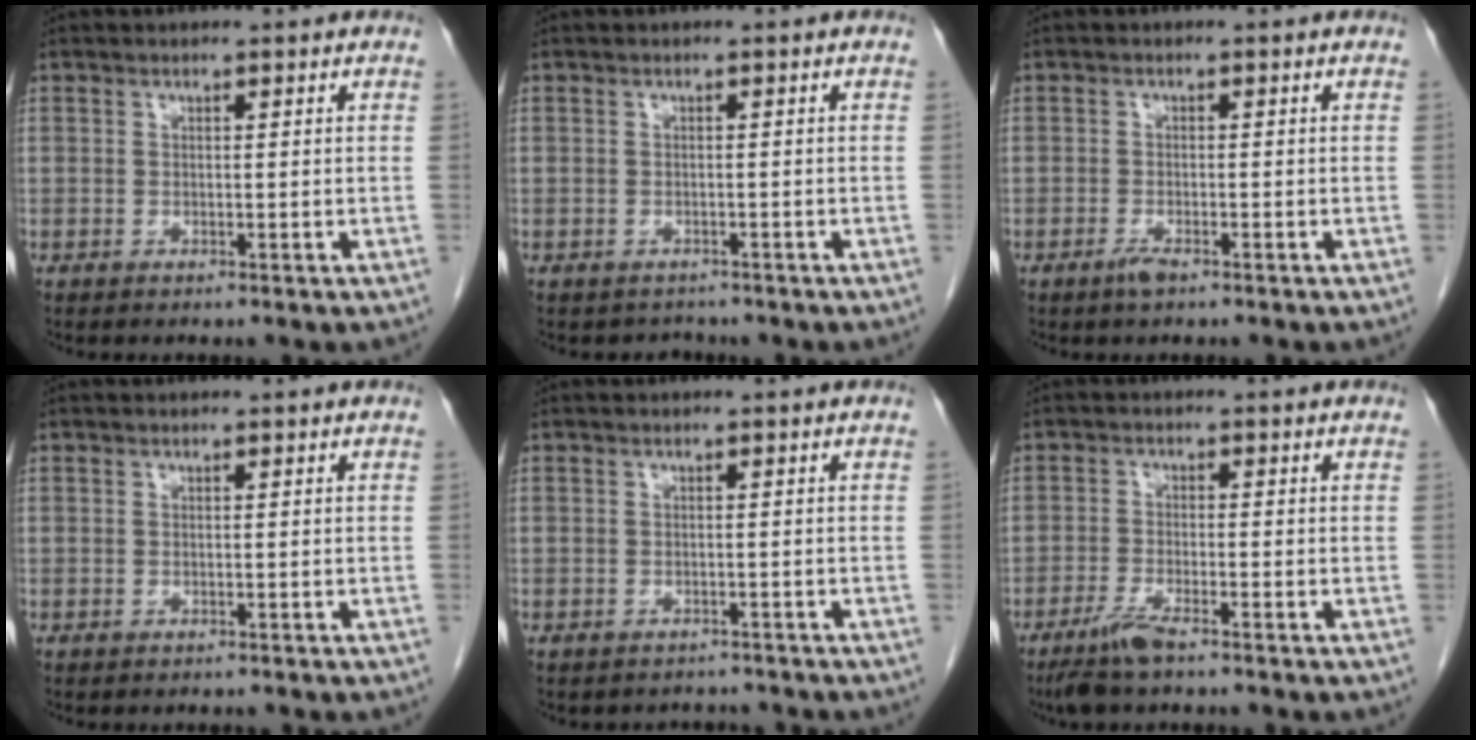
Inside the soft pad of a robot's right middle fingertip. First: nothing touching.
{"total": 1.8, "force": [-1.5, 0.9, -0.3], "torque": [-0.003, -0.001, -0.024]}
{"total": 1.8, "force": [-1.3, 0.3, 1.2], "torque": [-0.029, -0.002, -0.024]}
{"total": 0.7, "force": [-0.6, 0.3, 0.1], "torque": [-0.008, -0.001, -0.011]}
{"total": 2.9, "force": [-2.6, 1.2, -0.2], "torque": [0.002, 0.003, -0.036]}
{"total": 4.6, "force": [-3.5, 0.4, 3.0], "torque": [-0.071, -0.011, -0.067]}